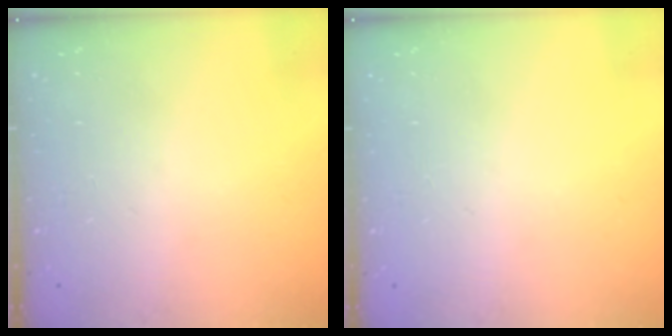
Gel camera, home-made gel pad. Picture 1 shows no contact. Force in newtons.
{"total": 0.0}